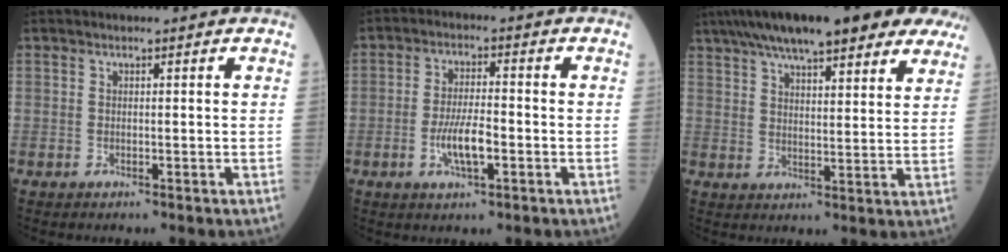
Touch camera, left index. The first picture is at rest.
{"total": 5.8, "force": [-2.2, 1.5, 5.2], "torque": [-0.104, -0.005, -0.039]}
{"total": 21.6, "force": [16.2, 4.6, 13.5], "torque": [-0.219, 0.053, 0.217]}